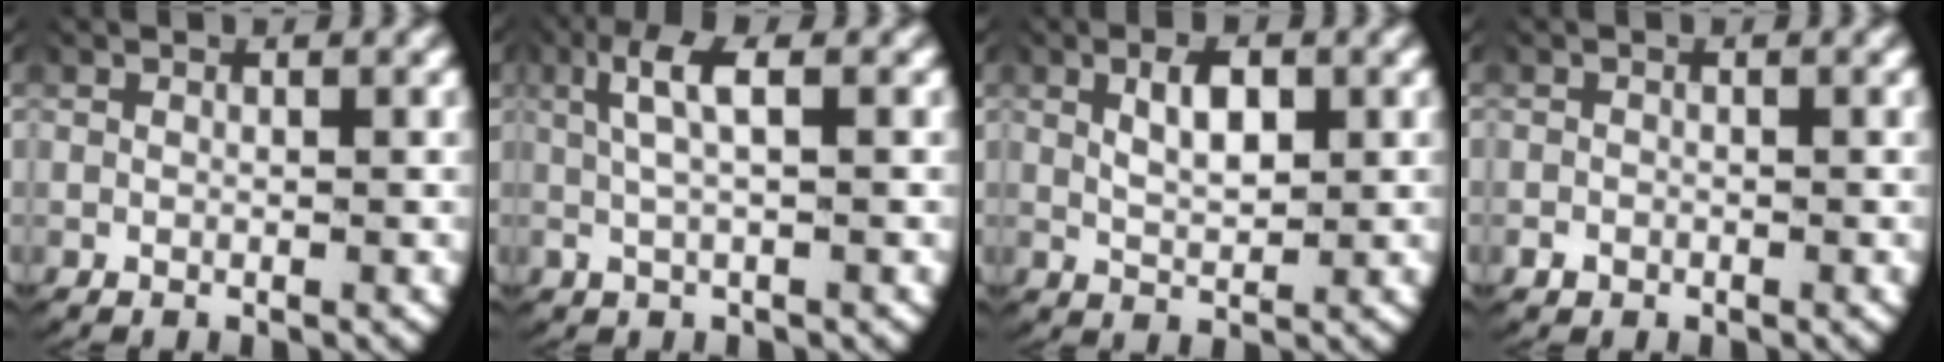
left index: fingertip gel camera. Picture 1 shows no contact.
{"total": 4.1, "force": [1.2, 1.4, 3.7], "torque": [-0.081, 0.010, 0.020]}
{"total": 3.3, "force": [0.8, 1.7, 2.7], "torque": [-0.045, -0.007, 0.020]}
{"total": 0.9, "force": [-0.7, 0.6, 0.2], "torque": [-0.009, -0.009, -0.007]}